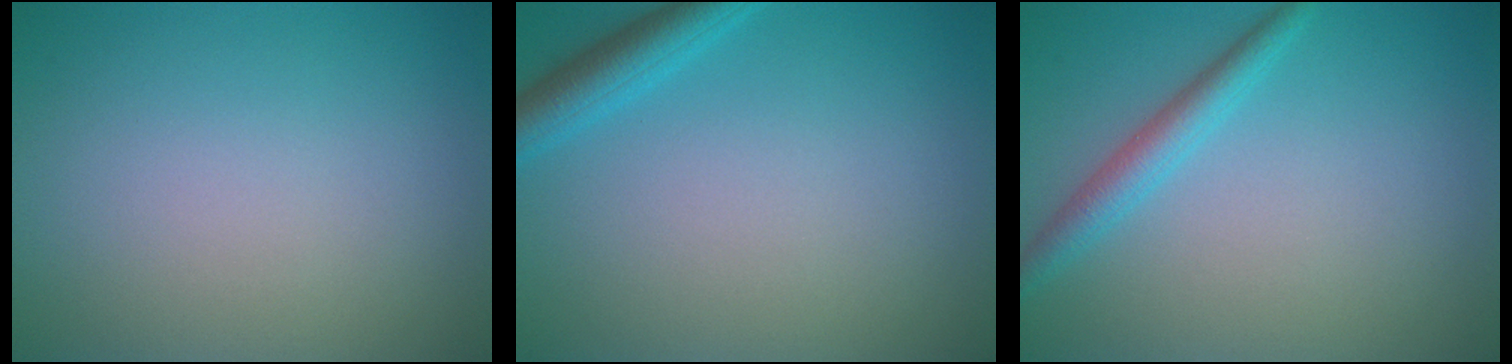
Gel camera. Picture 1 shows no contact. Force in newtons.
{"total": 2.8, "press": 2.8, "slide": 0.2}
{"total": 2.4, "press": 2.4, "slide": 0.1}